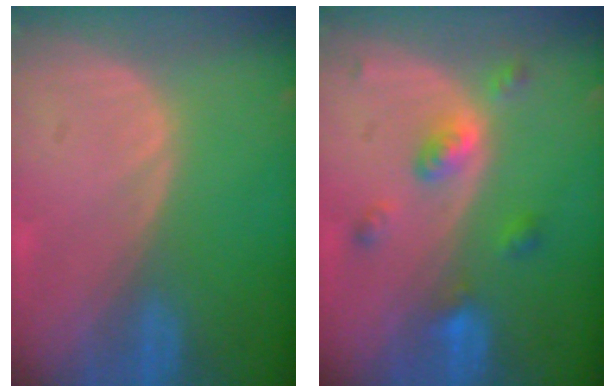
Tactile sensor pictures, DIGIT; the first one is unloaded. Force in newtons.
{"total": 5.2, "press": 4.5, "slide": 2.5}